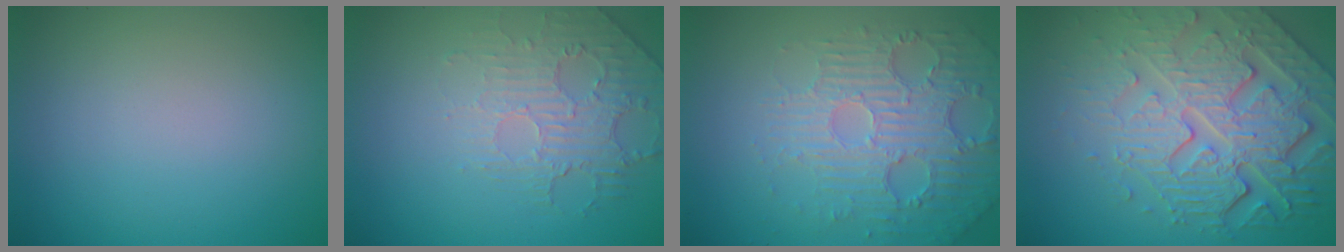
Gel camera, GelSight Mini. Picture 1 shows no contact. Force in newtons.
{"total": 2.3, "press": 1.5, "slide": 1.7}
{"total": 5.8, "press": 3.9, "slide": 4.3}
{"total": 7.6, "press": 5.8, "slide": 4.8}